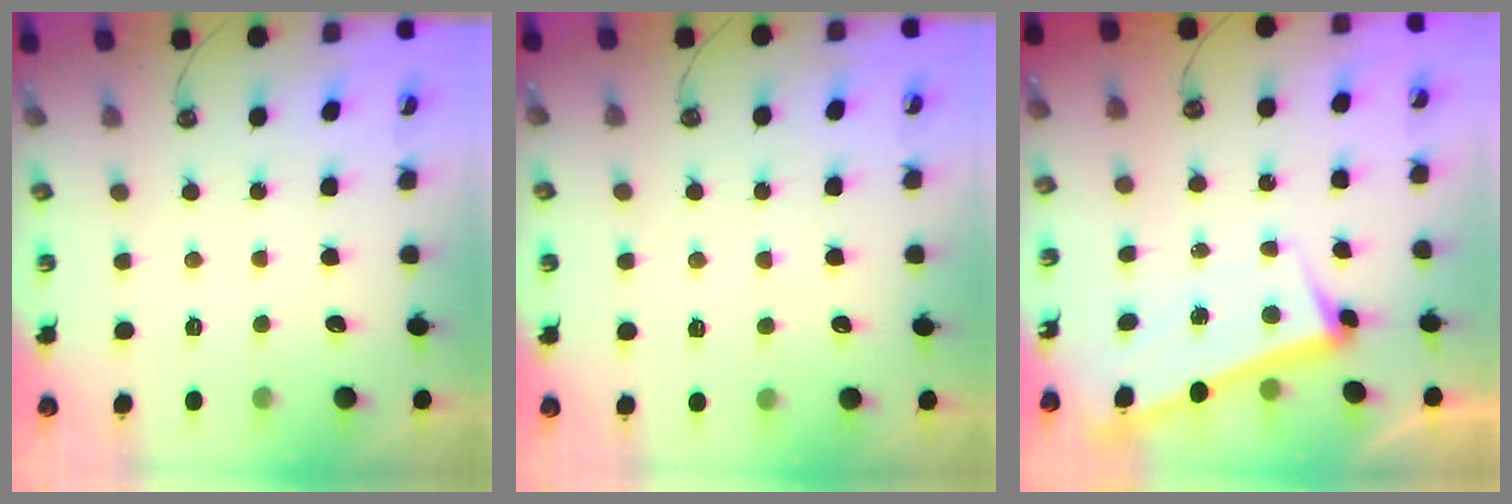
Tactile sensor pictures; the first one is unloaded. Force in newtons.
{"total": 4.3, "press": 4.3, "slide": 0.5}
{"total": 1.9, "press": 1.6, "slide": 1.1}